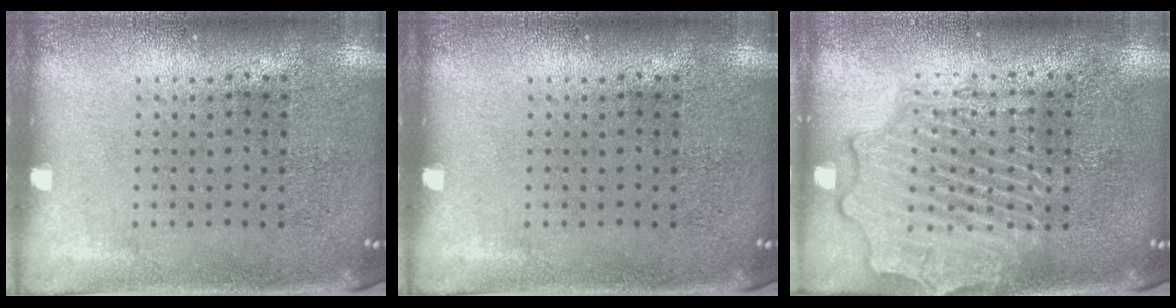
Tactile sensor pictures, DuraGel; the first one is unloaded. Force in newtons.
{"total": 0.0}
{"total": 3.8, "press": 3.8, "slide": 0.5}